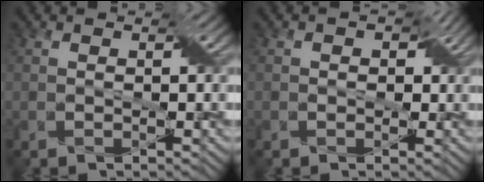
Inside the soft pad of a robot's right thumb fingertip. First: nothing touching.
{"total": 2.3, "force": [0.3, 1.8, 1.3], "torque": [-0.017, 0.002, 0.003]}